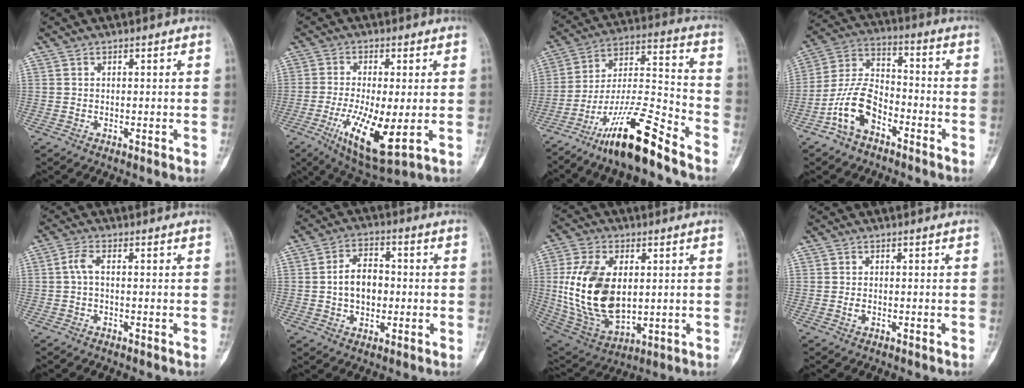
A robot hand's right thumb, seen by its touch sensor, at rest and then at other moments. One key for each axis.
{"total": 12.8, "fx": -3.1, "fy": 3.9, "fz": 11.8, "tx": -0.220, "ty": -0.021, "tz": -0.044}
{"total": 17.2, "fx": -12.3, "fy": 2.8, "fz": 11.8, "tx": -0.220, "ty": 0.085, "tz": -0.217}
{"total": 11.2, "fx": -5.8, "fy": 6.3, "fz": 7.2, "tx": -0.140, "ty": 0.053, "tz": -0.119}
{"total": 2.5, "fx": -0.2, "fy": 0.9, "fz": 2.3, "tx": -0.052, "ty": 0.005, "tz": -0.008}
{"total": 7.7, "fx": -0.4, "fy": 5.3, "fz": 5.6, "tx": -0.076, "ty": 0.020, "tz": -0.012}
{"total": 19.3, "fx": 1.5, "fy": 11.7, "fz": 15.3, "tx": -0.287, "ty": -0.012, "tz": 0.043}
{"total": 1.0, "fx": -0.4, "fy": 0.5, "fz": 0.7, "tx": -0.019, "ty": 0.002, "tz": -0.008}